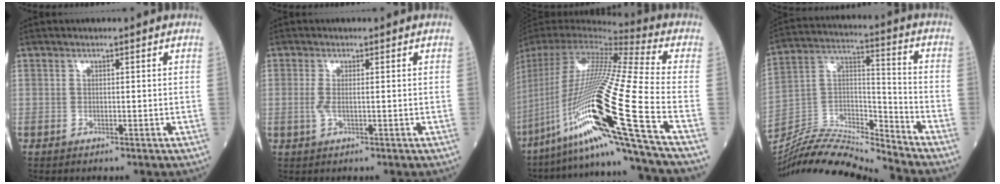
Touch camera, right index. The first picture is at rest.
{"total": 1.8, "force": [-0.1, 0.3, 1.8], "torque": [-0.045, -0.002, -0.002]}
{"total": 29.9, "force": [-12.1, -0.6, 27.4], "torque": [-0.514, -0.043, -0.222]}
{"total": 17.0, "force": [-16.5, -0.8, 4.1], "torque": [-0.076, 0.029, -0.300]}